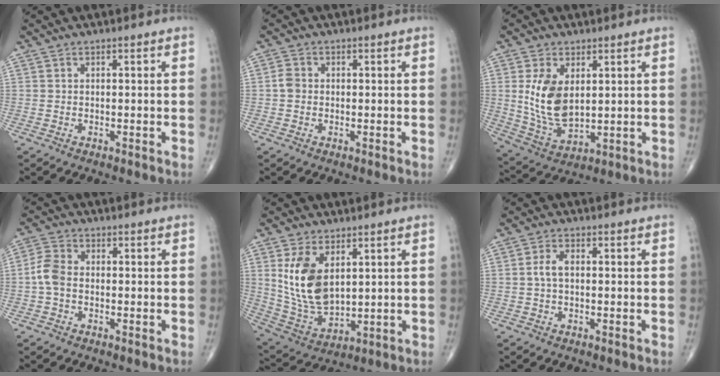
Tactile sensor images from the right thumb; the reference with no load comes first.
{"total": 2.2, "force": [-0.2, 1.9, 1.1], "torque": [-0.017, 0.005, -0.007]}
{"total": 11.2, "force": [2.3, 6.5, 8.9], "torque": [-0.160, -0.018, 0.057]}
{"total": 4.6, "force": [-0.7, 3.0, 3.3], "torque": [-0.073, 0.013, -0.023]}
{"total": 13.0, "force": [3.7, 7.5, 10.0], "torque": [-0.179, -0.020, 0.091]}
{"total": 2.8, "force": [0.0, 1.5, 2.4], "torque": [-0.054, 0.010, -0.002]}